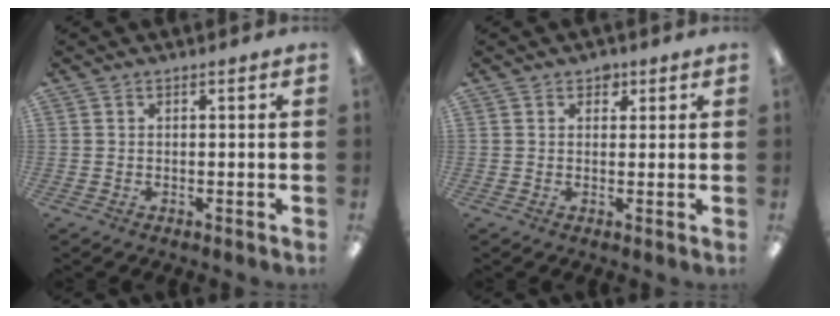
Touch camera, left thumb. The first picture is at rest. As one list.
[{"total": 2.4, "force": [1.4, 1.7, 0.9], "torque": [-0.005, -0.003, 0.022]}]